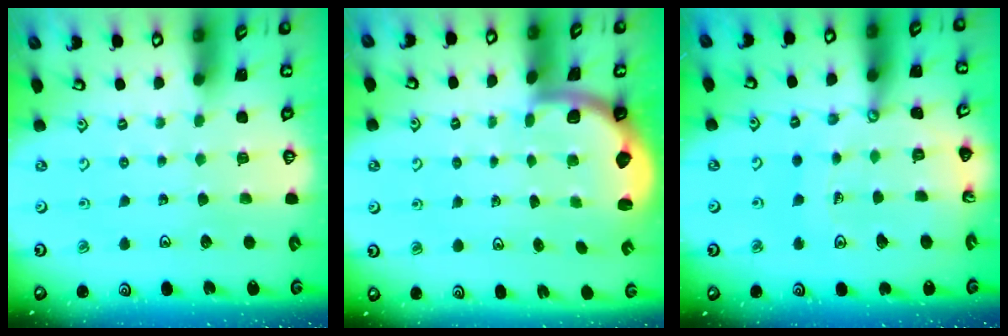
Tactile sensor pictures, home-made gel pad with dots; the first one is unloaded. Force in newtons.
{"total": 1.9, "press": 1.8, "slide": 0.5}
{"total": 13.0, "press": 12.9, "slide": 1.7}